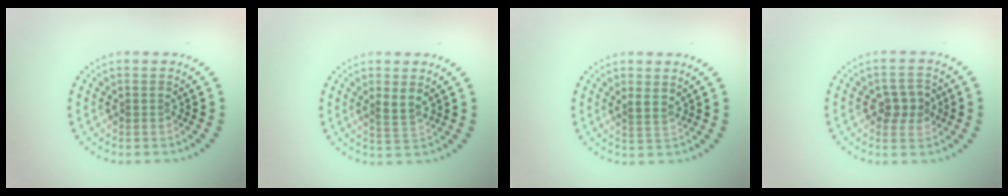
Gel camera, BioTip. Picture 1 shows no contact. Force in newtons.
{"total": 1.9, "press": 1.7, "slide": 0.9}
{"total": 1.2, "press": 0.8, "slide": 0.8}
{"total": 2.5, "press": 2.5, "slide": 0.3}